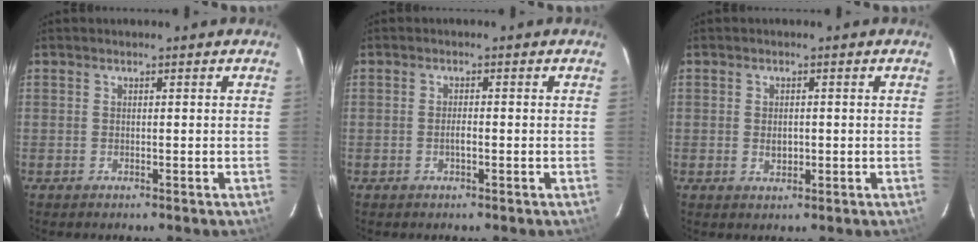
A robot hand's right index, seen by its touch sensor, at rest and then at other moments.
{"total": 1.2, "force": [-0.5, 0.3, 1.1], "torque": [-0.022, 0.001, -0.009]}
{"total": 2.1, "force": [-0.2, 1.5, 1.4], "torque": [-0.023, 0.000, -0.002]}